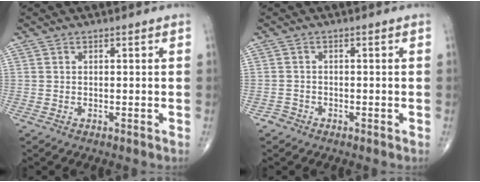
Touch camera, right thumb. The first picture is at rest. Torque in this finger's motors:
{"motor_torque": [-0.14, 0.18, -0.07, -0.02, -0.02]}